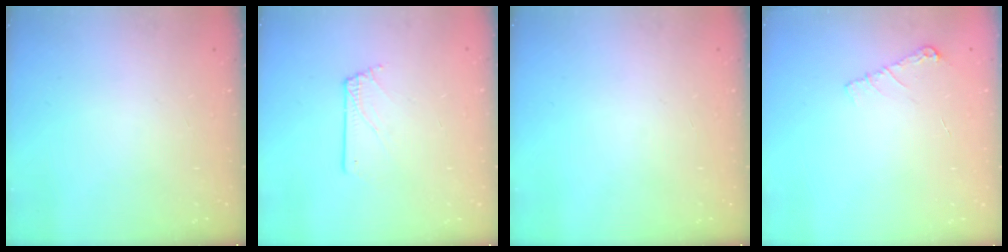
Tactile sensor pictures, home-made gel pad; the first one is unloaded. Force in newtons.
{"total": 1.1, "press": 1.1, "slide": 0.2}
{"total": 0.0}
{"total": 6.0, "press": 6.0, "slide": 0.8}